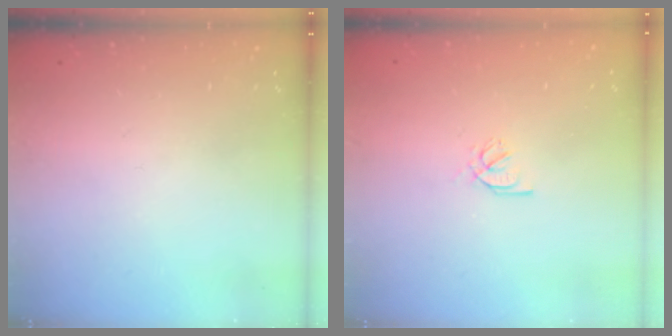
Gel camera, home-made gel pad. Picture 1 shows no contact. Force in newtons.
{"total": 2.2, "press": 2.2, "slide": 0.0}